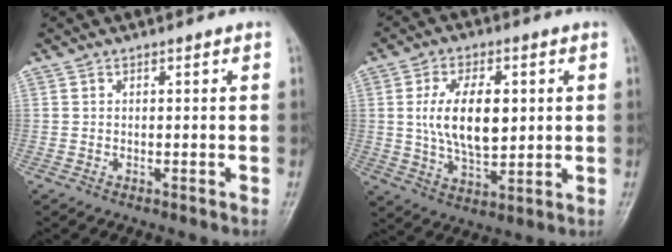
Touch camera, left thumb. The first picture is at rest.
{"total": 12.3, "force": [1.7, 6.7, 10.1], "torque": [-0.167, -0.010, 0.034]}